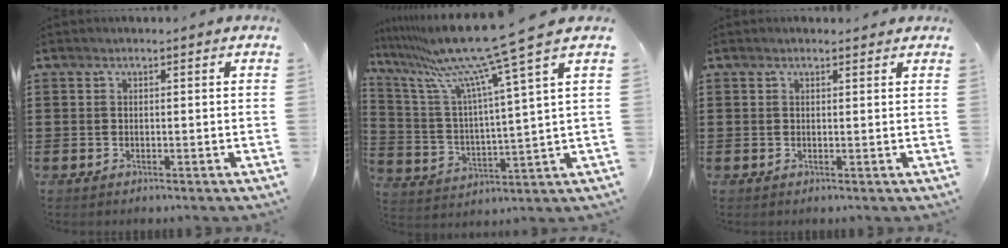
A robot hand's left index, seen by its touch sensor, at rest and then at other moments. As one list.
[{"total": 13.1, "force": [10.5, -0.6, 7.8], "torque": [-0.186, -0.062, 0.168]}, {"total": 0.9, "force": [0.7, 0.2, 0.4], "torque": [-0.009, 0.001, 0.014]}]